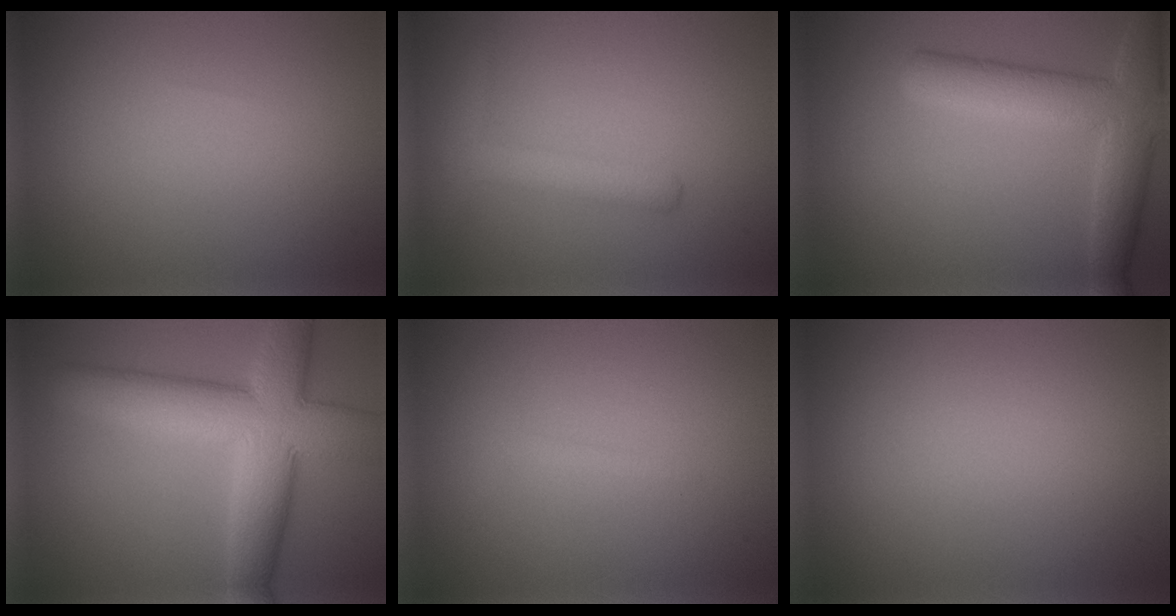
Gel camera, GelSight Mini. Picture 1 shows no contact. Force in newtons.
{"total": 2.5, "press": 2.5, "slide": 0.0}
{"total": 6.5, "press": 6.5, "slide": 0.3}
{"total": 9.8, "press": 9.8, "slide": 0.7}
{"total": 0.7, "press": 0.7, "slide": 0.1}
{"total": 0.0}